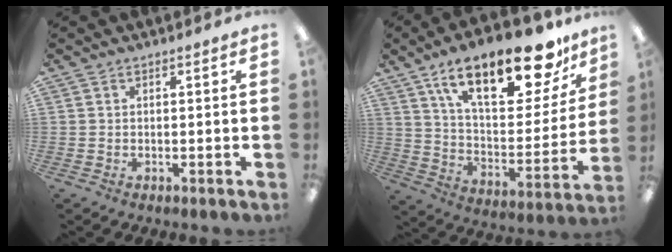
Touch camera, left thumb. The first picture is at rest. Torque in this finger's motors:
{"motor_torque": [0.66, 0.93, 1.25, -1.52, 0.56]}